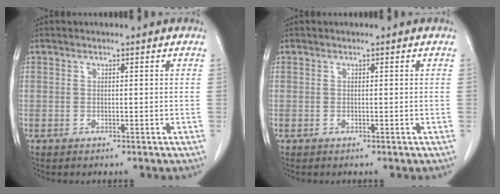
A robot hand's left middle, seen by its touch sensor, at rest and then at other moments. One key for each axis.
{"total": 0.0}